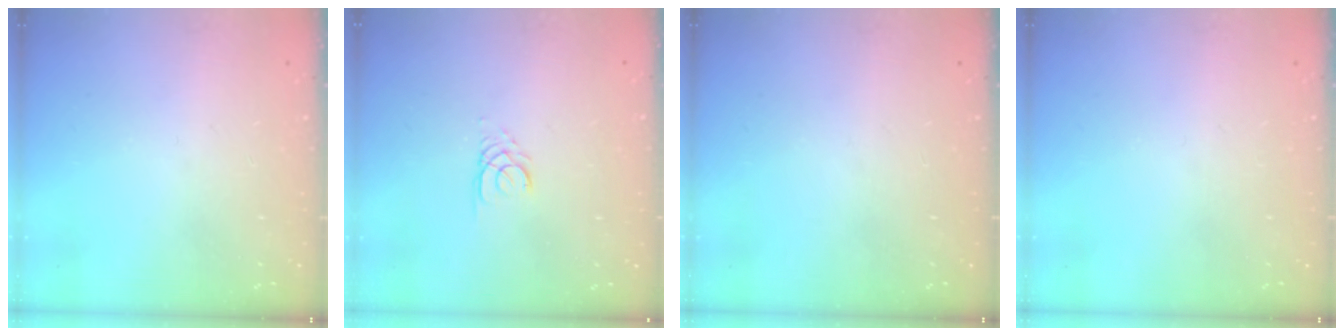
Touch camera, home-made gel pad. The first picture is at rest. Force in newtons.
{"total": 2.6, "press": 2.6, "slide": 0.3}
{"total": 0.0}
{"total": 0.0}